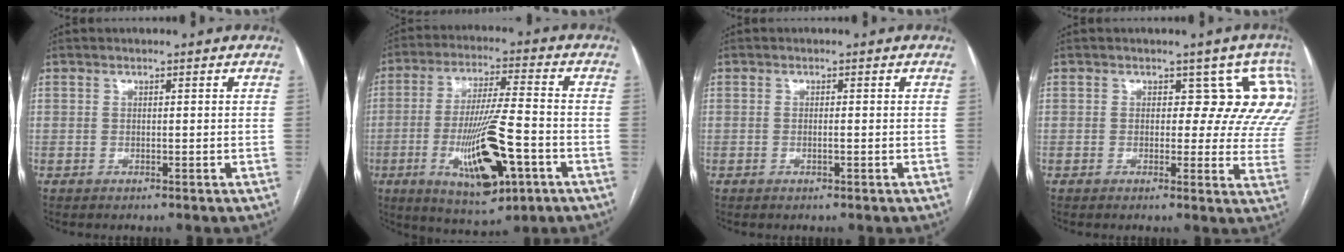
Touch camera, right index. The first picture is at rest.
{"total": 15.1, "force": [-5.0, 2.9, 14.0], "torque": [-0.260, -0.014, -0.076]}
{"total": 0.8, "force": [-0.2, 0.1, 0.7], "torque": [-0.016, -0.001, -0.003]}
{"total": 8.7, "force": [4.9, 5.0, 5.2], "torque": [-0.028, 0.003, 0.023]}